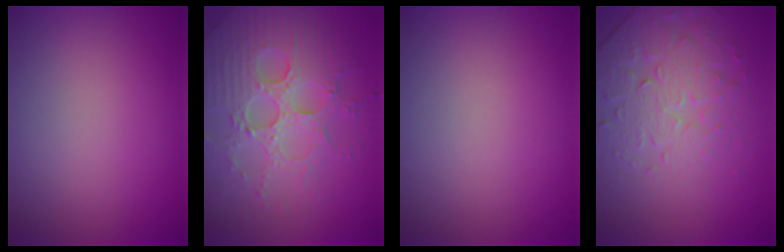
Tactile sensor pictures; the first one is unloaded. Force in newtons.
{"total": 6.4, "press": 5.1, "slide": 3.8}
{"total": 0.0}
{"total": 4.6, "press": 3.8, "slide": 2.5}